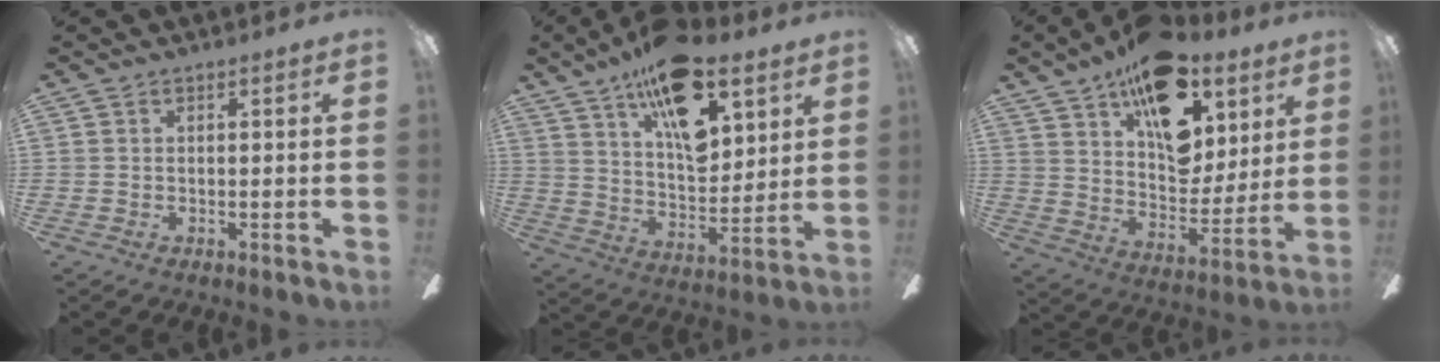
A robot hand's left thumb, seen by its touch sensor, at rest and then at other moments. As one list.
[{"total": 20.2, "force": [12.1, 9.5, 13.1], "torque": [-0.200, -0.060, 0.206]}, {"total": 21.3, "force": [13.1, 11.8, 12.0], "torque": [-0.179, -0.076, 0.230]}]